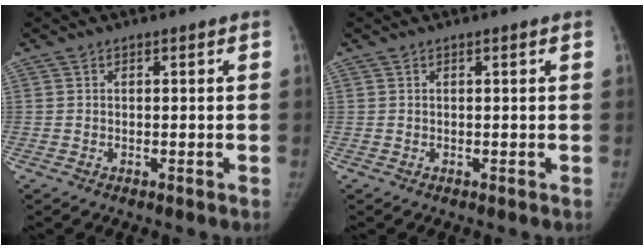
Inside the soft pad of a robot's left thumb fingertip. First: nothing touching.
{"total": 0.0}